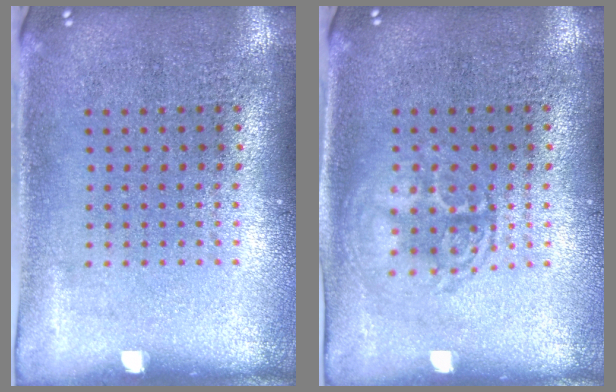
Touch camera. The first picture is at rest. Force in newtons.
{"total": 1.3, "press": 1.3, "slide": 0.1}